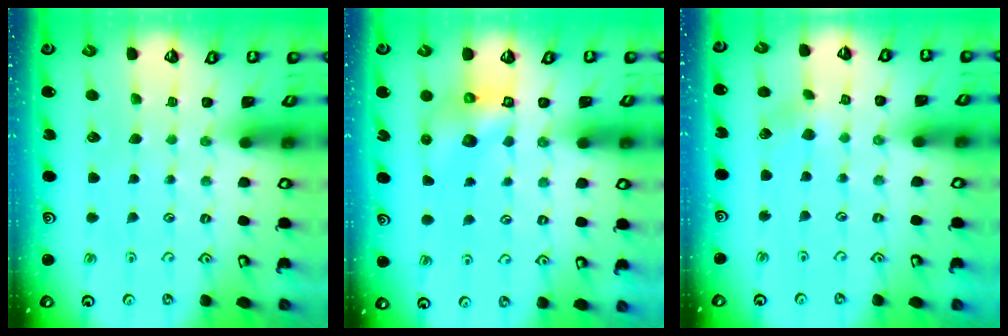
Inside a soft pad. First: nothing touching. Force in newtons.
{"total": 6.3, "press": 6.3, "slide": 0.7}
{"total": 2.0, "press": 1.9, "slide": 0.3}